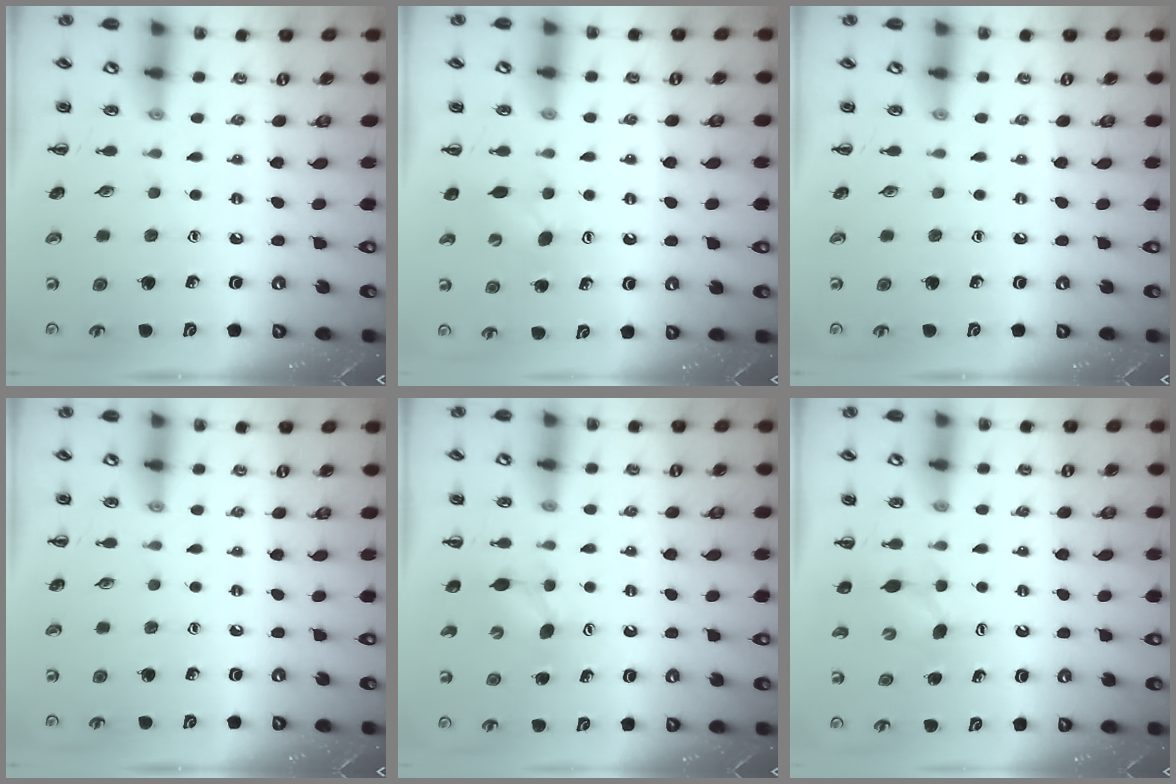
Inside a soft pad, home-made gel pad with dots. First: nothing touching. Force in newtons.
{"total": 3.8, "press": 3.7, "slide": 0.8}
{"total": 0.0}
{"total": 0.0}
{"total": 4.4, "press": 4.3, "slide": 1.1}
{"total": 3.6, "press": 3.5, "slide": 0.7}